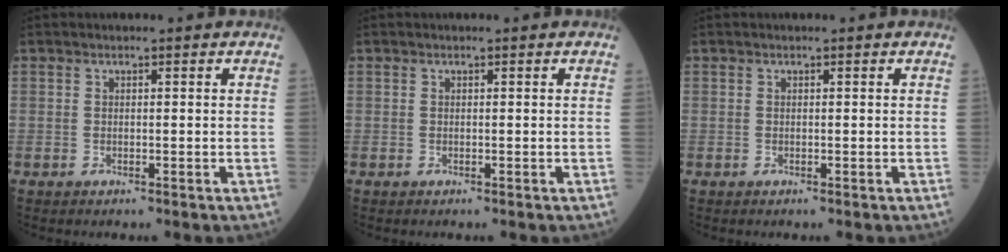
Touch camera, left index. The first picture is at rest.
{"total": 0.0}
{"total": 0.0}